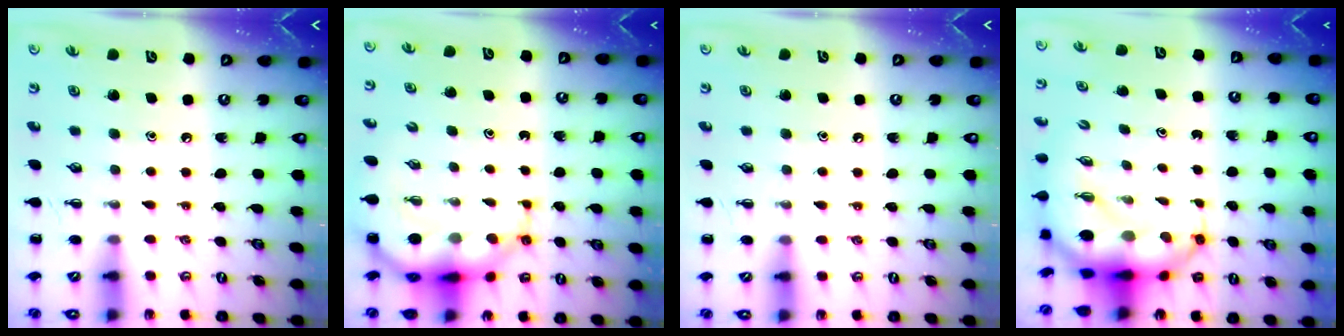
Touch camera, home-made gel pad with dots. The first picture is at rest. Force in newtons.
{"total": 7.9, "press": 7.6, "slide": 2.1}
{"total": 4.6, "press": 4.3, "slide": 1.8}
{"total": 9.7, "press": 9.4, "slide": 2.4}